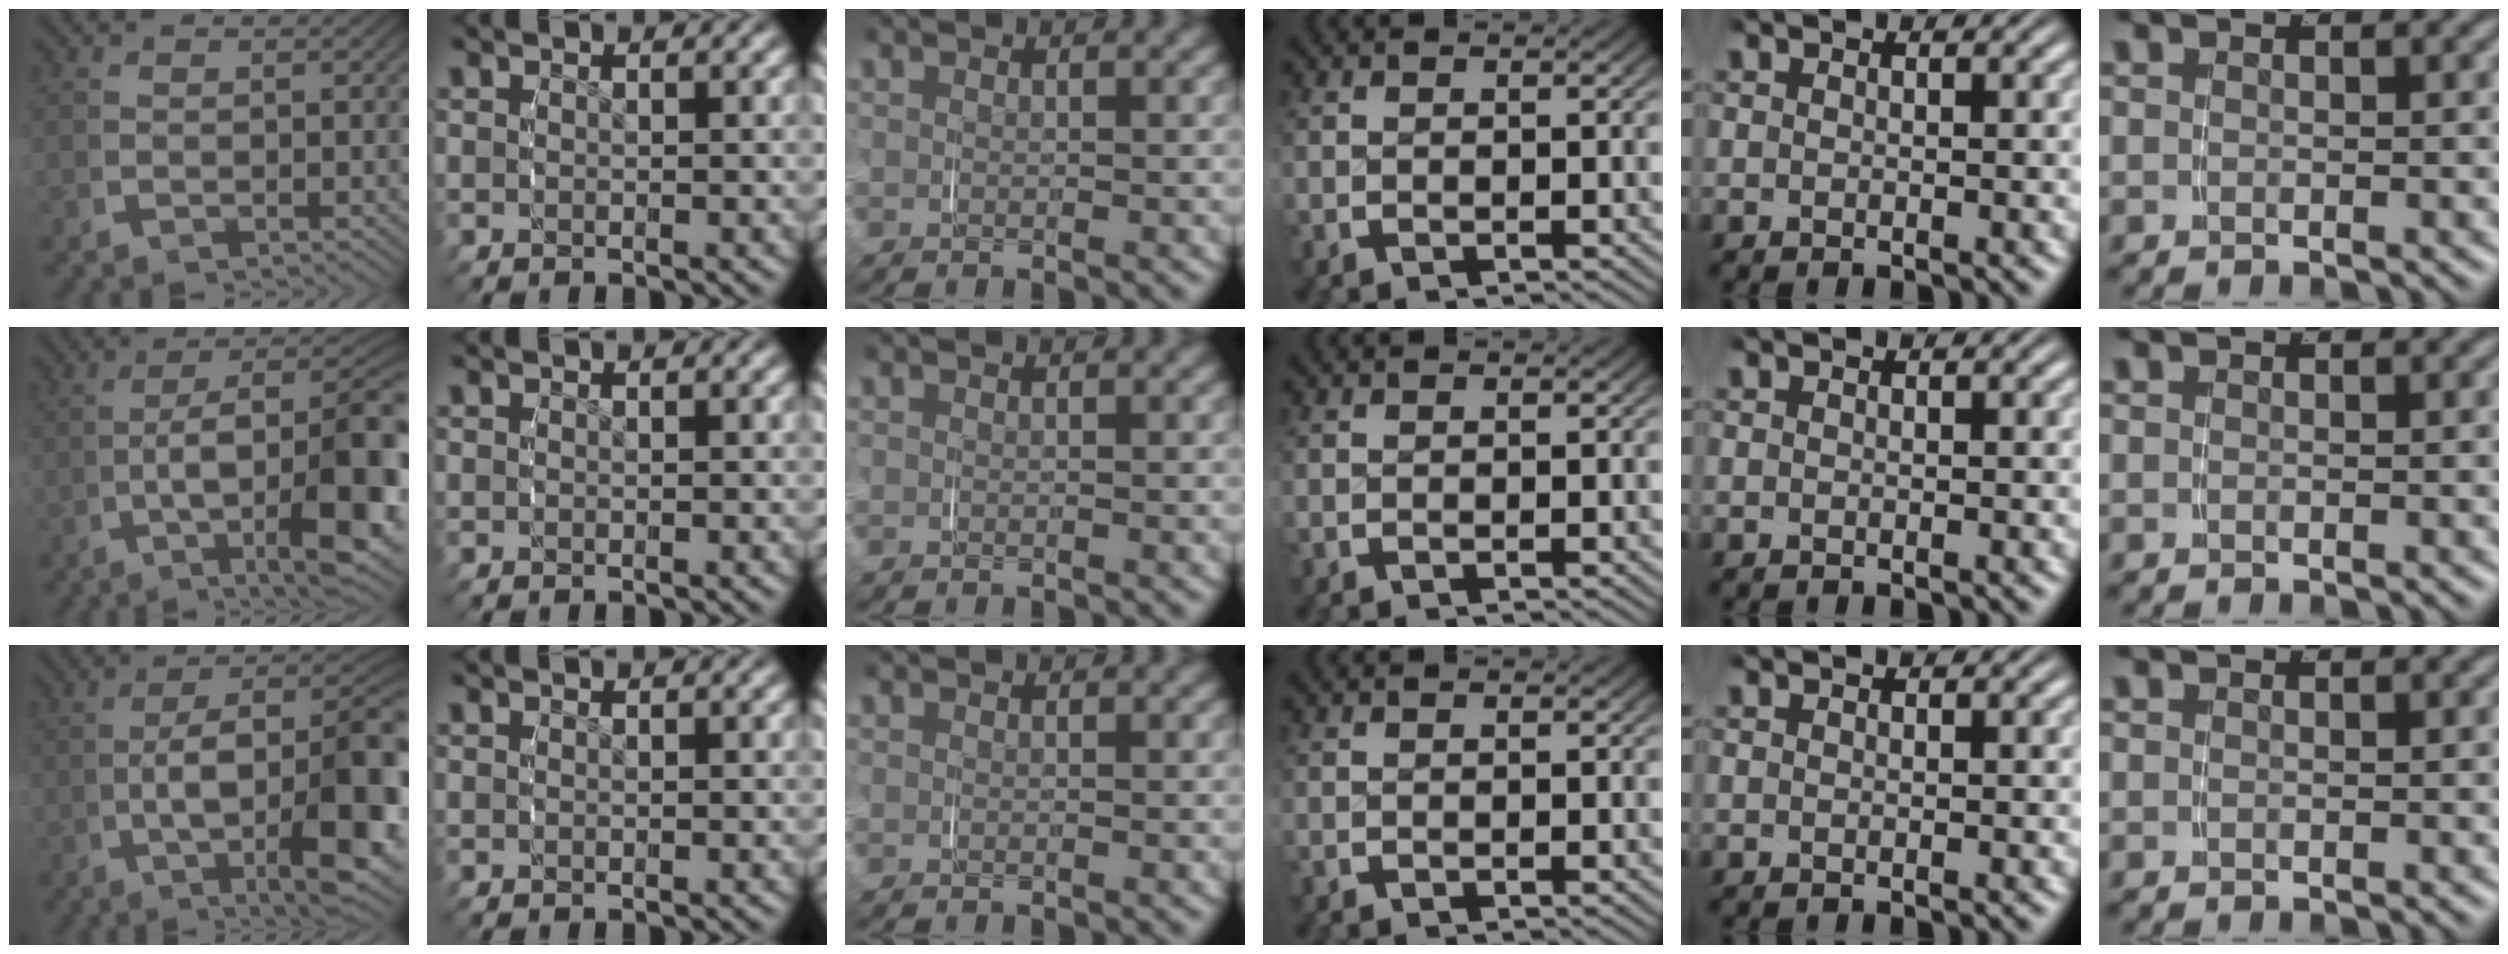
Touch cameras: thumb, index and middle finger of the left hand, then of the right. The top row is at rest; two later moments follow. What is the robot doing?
{"motion": "grasp_and_lifting", "object": "jewelry box"}